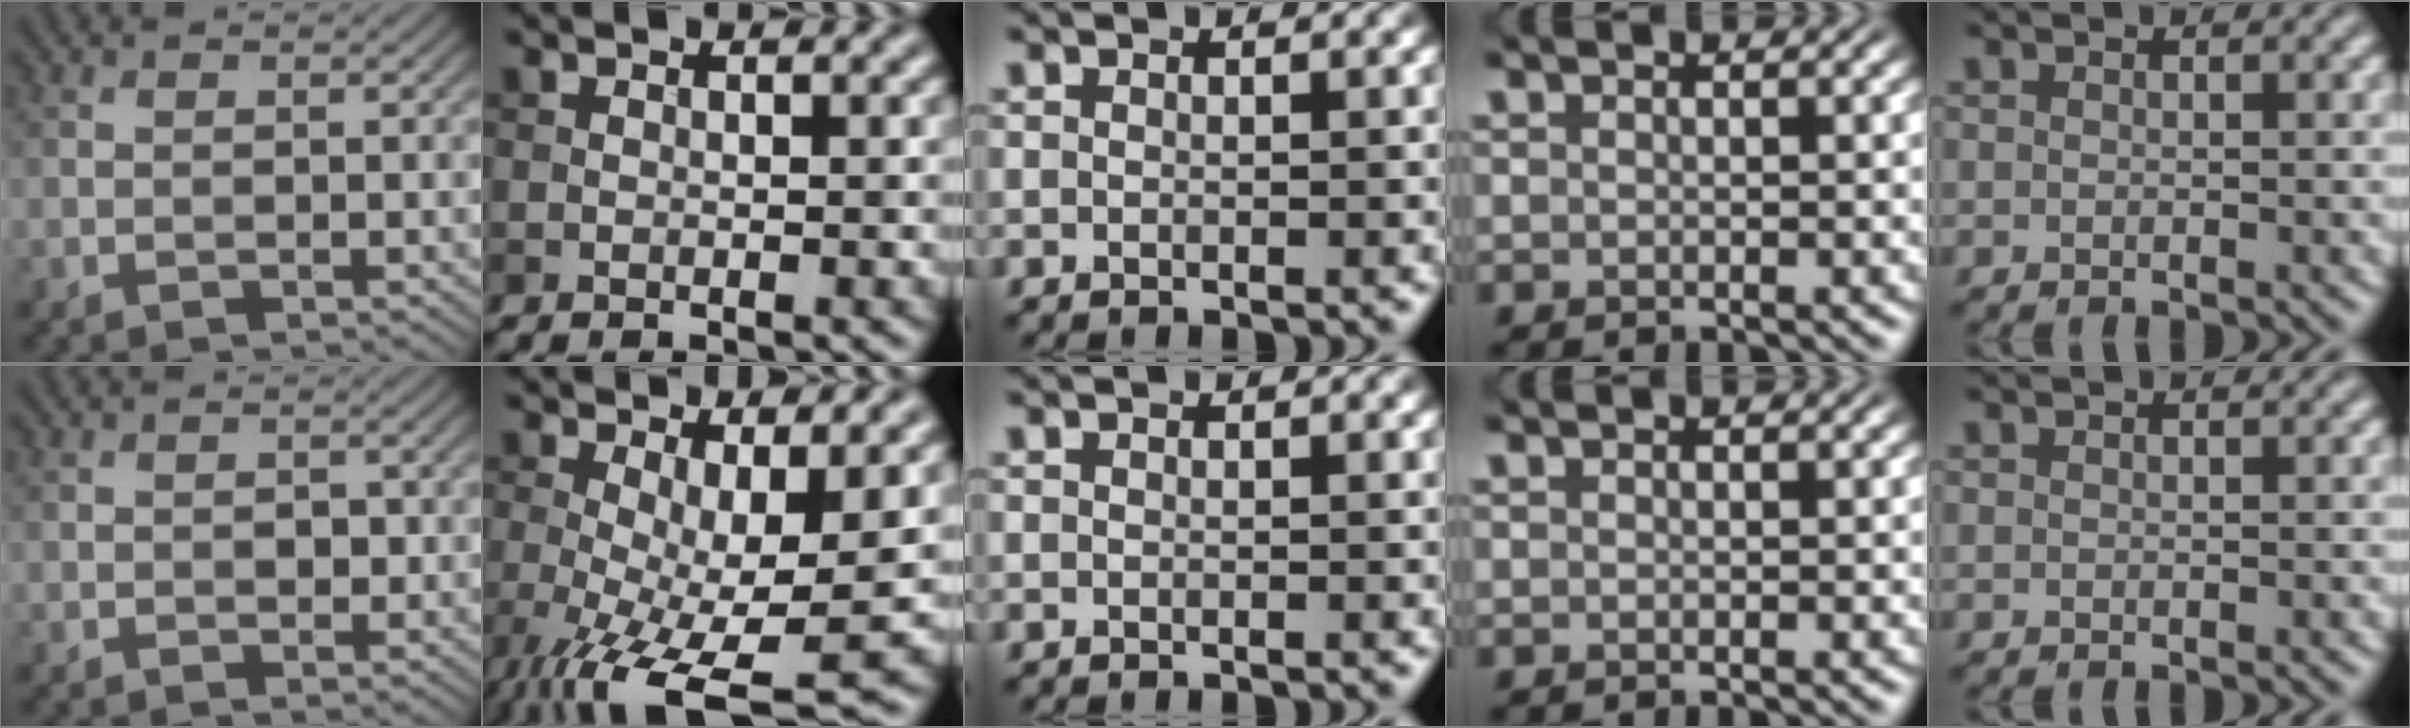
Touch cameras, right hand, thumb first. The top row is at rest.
{"thumb": {"total": 1.2, "force": [-0.2, 0.9, 0.9], "torque": [-0.011, -0.001, -0.006]}, "index": {"total": 9.4, "force": [-2.7, 2.8, 8.6], "torque": [-0.158, -0.026, -0.039]}}